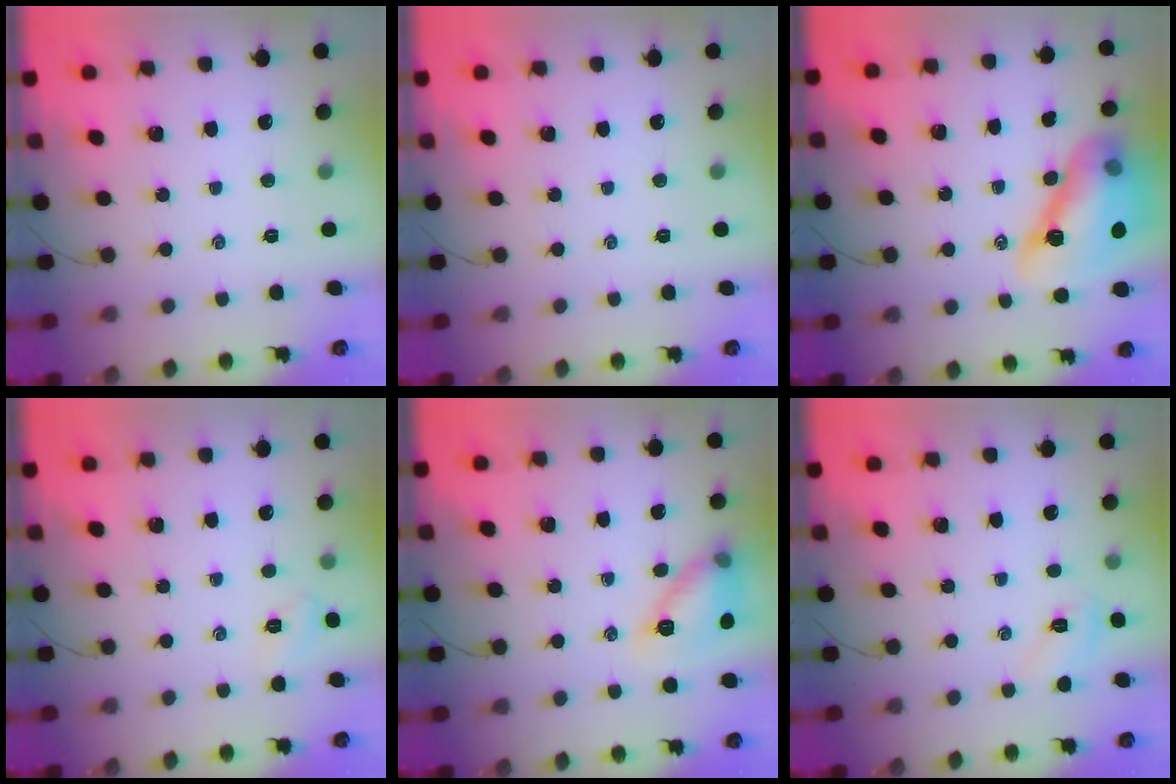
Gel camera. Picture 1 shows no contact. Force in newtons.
{"total": 0.0}
{"total": 16.2, "press": 15.6, "slide": 4.6}
{"total": 4.7, "press": 4.6, "slide": 1.1}
{"total": 12.0, "press": 12.0, "slide": 0.5}
{"total": 5.4, "press": 5.3, "slide": 1.0}